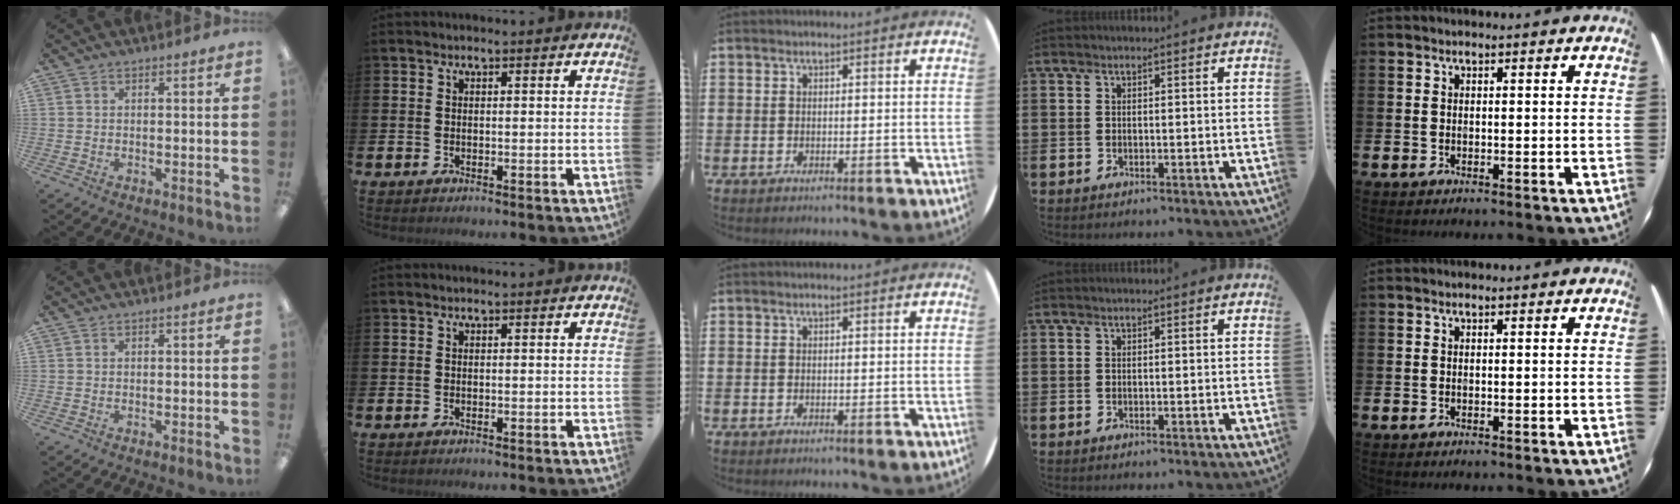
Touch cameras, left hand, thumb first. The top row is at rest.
{}